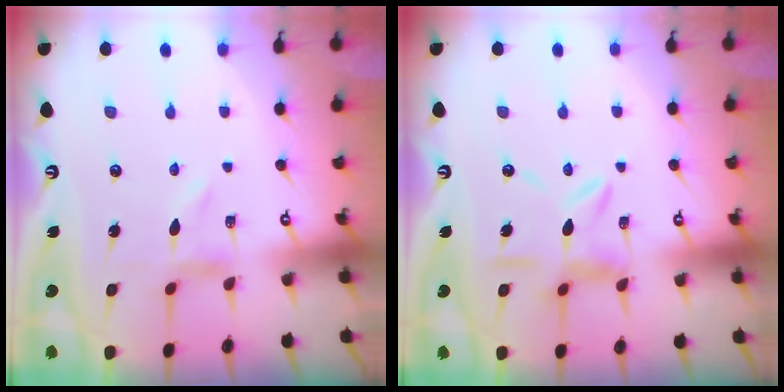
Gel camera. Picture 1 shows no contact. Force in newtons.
{"total": 10.1, "press": 10.0, "slide": 1.0}